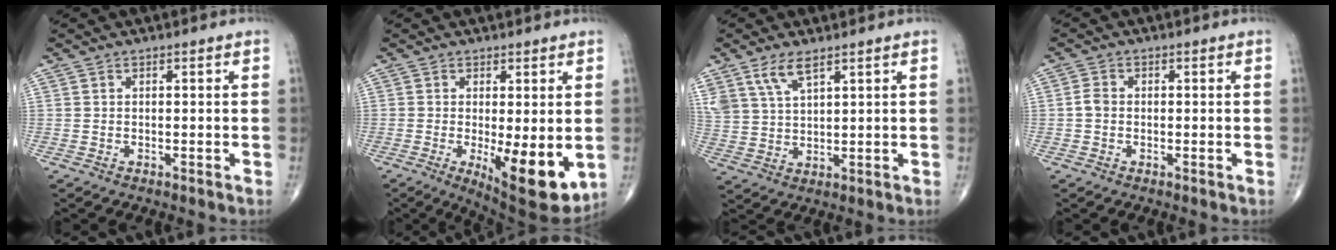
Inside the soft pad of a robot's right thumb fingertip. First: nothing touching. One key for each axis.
{"total": 11.9, "fx": -2.3, "fy": 3.8, "fz": 11.0, "tx": -0.151, "ty": -0.026, "tz": -0.021}
{"total": 6.1, "fx": 4.1, "fy": 2.3, "fz": 3.9, "tx": -0.079, "ty": -0.012, "tz": 0.087}
{"total": 1.8, "fx": -0.3, "fy": 1.4, "fz": 1.1, "tx": -0.018, "ty": 0.004, "tz": -0.008}